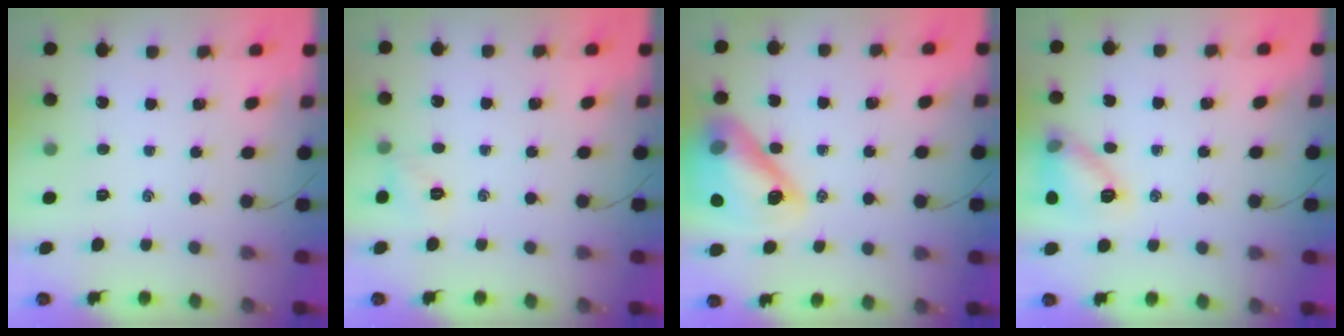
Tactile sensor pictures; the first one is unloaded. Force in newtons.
{"total": 5.9, "press": 5.7, "slide": 1.6}
{"total": 18.1, "press": 17.7, "slide": 3.8}
{"total": 11.0, "press": 11.0, "slide": 0.3}